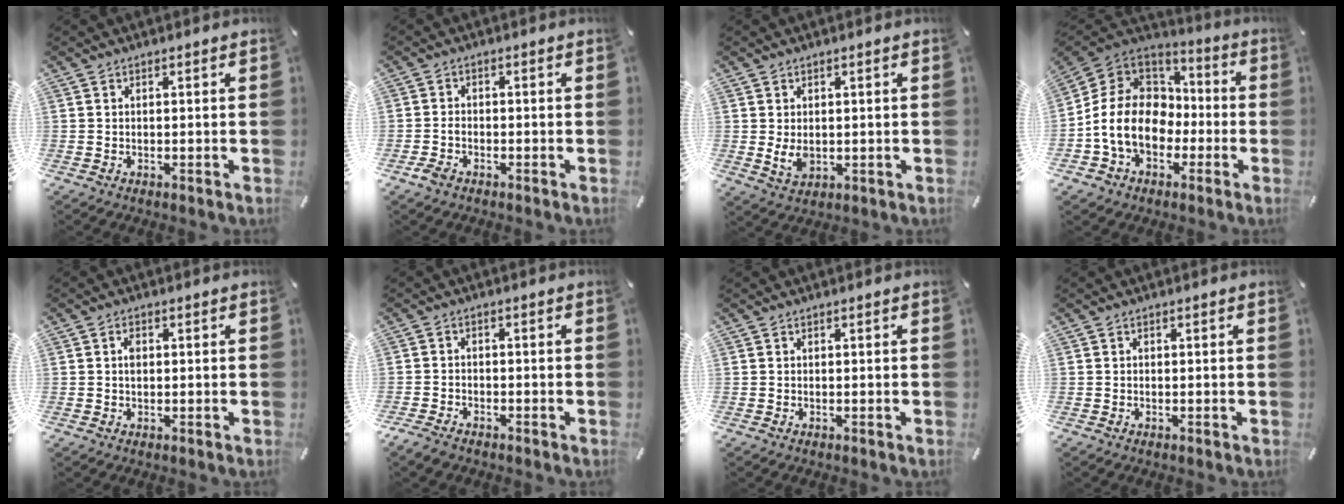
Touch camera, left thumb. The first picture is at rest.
{"total": 2.2, "force": [-1.2, 1.6, 0.9], "torque": [-0.017, 0.007, -0.025]}
{"total": 4.0, "force": [0.0, 2.7, 2.9], "torque": [-0.074, -0.006, -0.002]}
{"total": 15.2, "force": [-4.1, 12.3, 8.0], "torque": [-0.175, 0.029, -0.070]}
{"total": 2.0, "force": [0.3, 1.3, 1.4], "torque": [-0.032, 0.005, 0.004]}
{"total": 2.6, "force": [-2.1, 1.3, 0.9], "torque": [-0.028, 0.007, -0.045]}
{"total": 0.0}
{"total": 0.0}